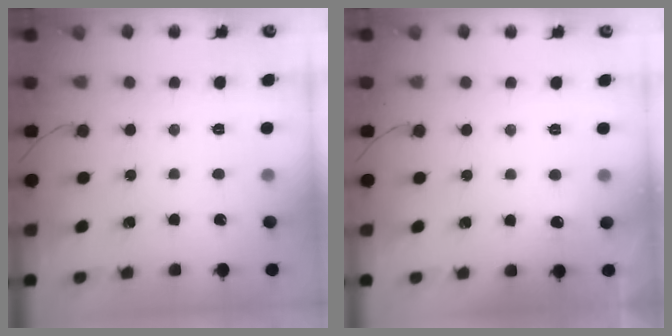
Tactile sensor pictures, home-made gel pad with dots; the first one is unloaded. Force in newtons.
{"total": 11.0, "press": 3.4, "slide": 10.5}